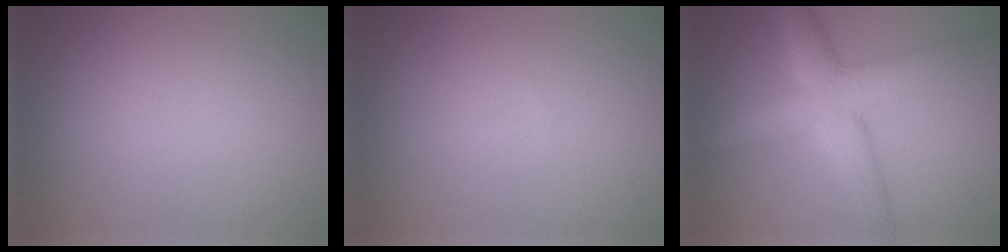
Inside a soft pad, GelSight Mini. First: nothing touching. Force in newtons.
{"total": 0.0}
{"total": 5.8, "press": 5.8, "slide": 0.1}